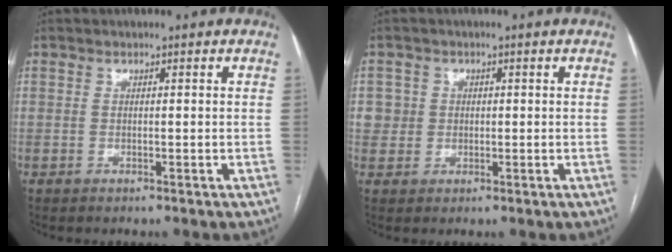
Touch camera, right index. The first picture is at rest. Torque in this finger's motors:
{"motor_torque": [0.21, 0.19, 0.04, 0.01]}